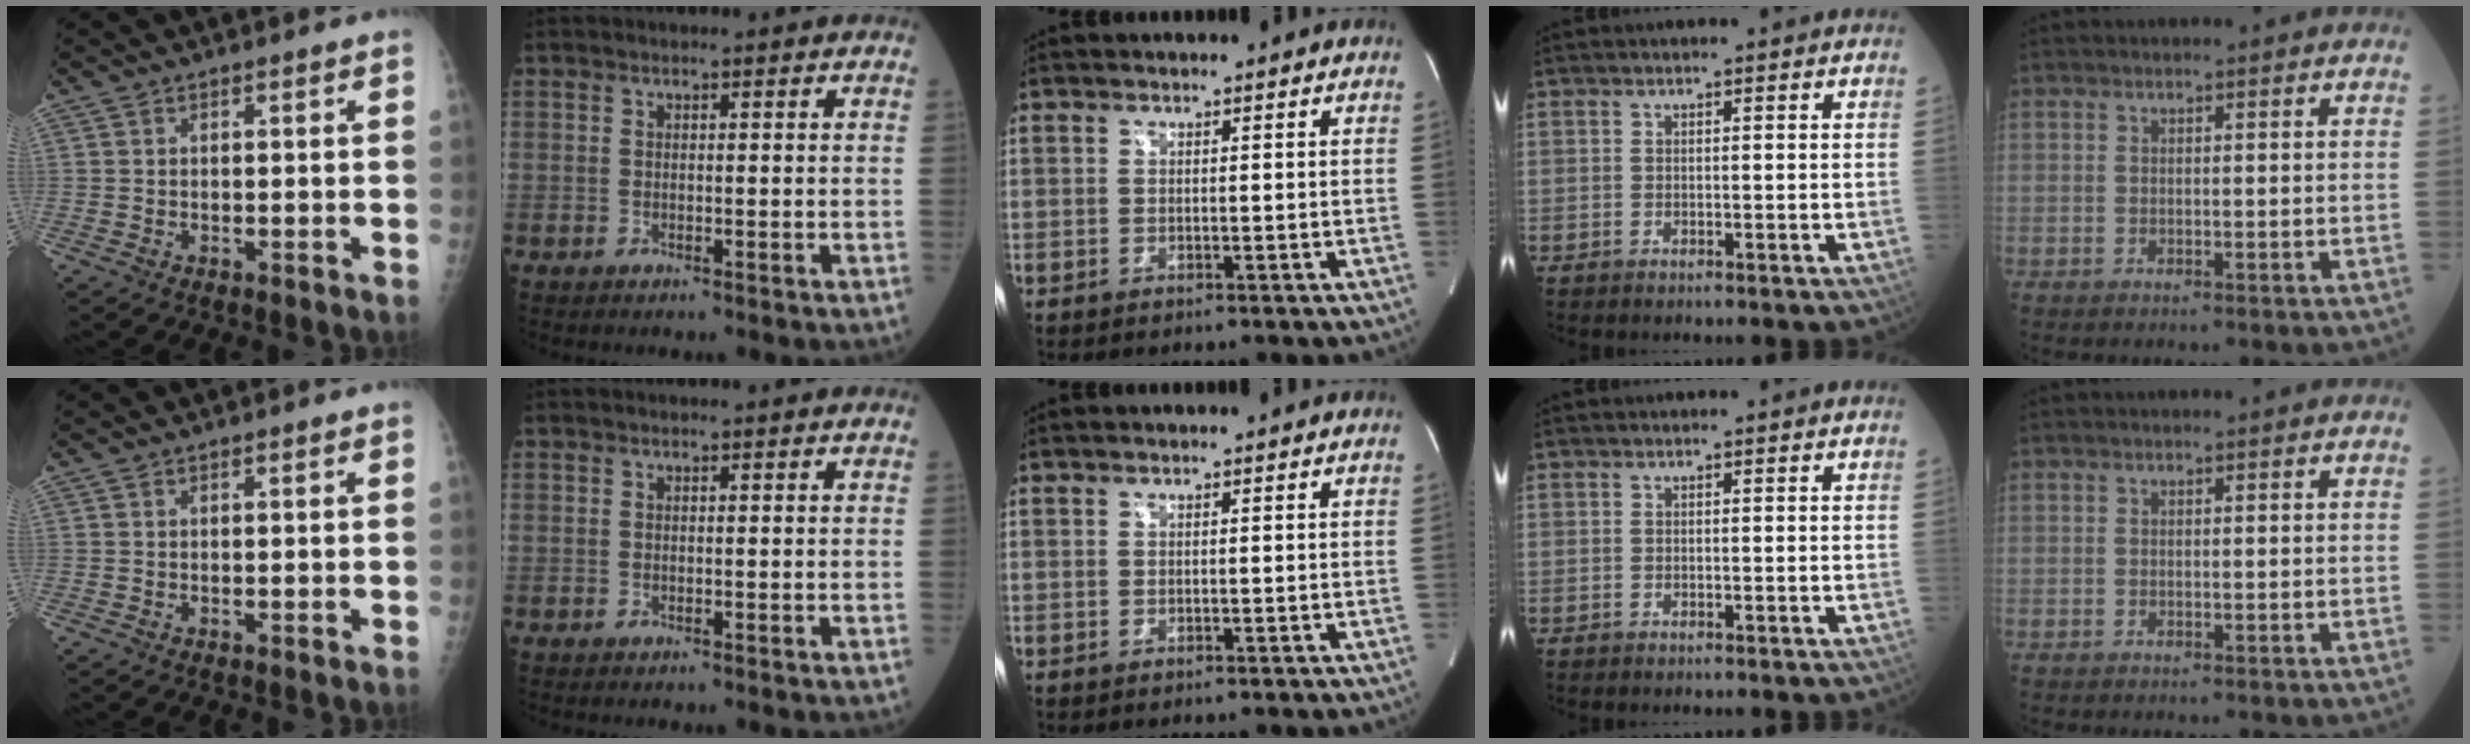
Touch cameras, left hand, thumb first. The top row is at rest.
{}